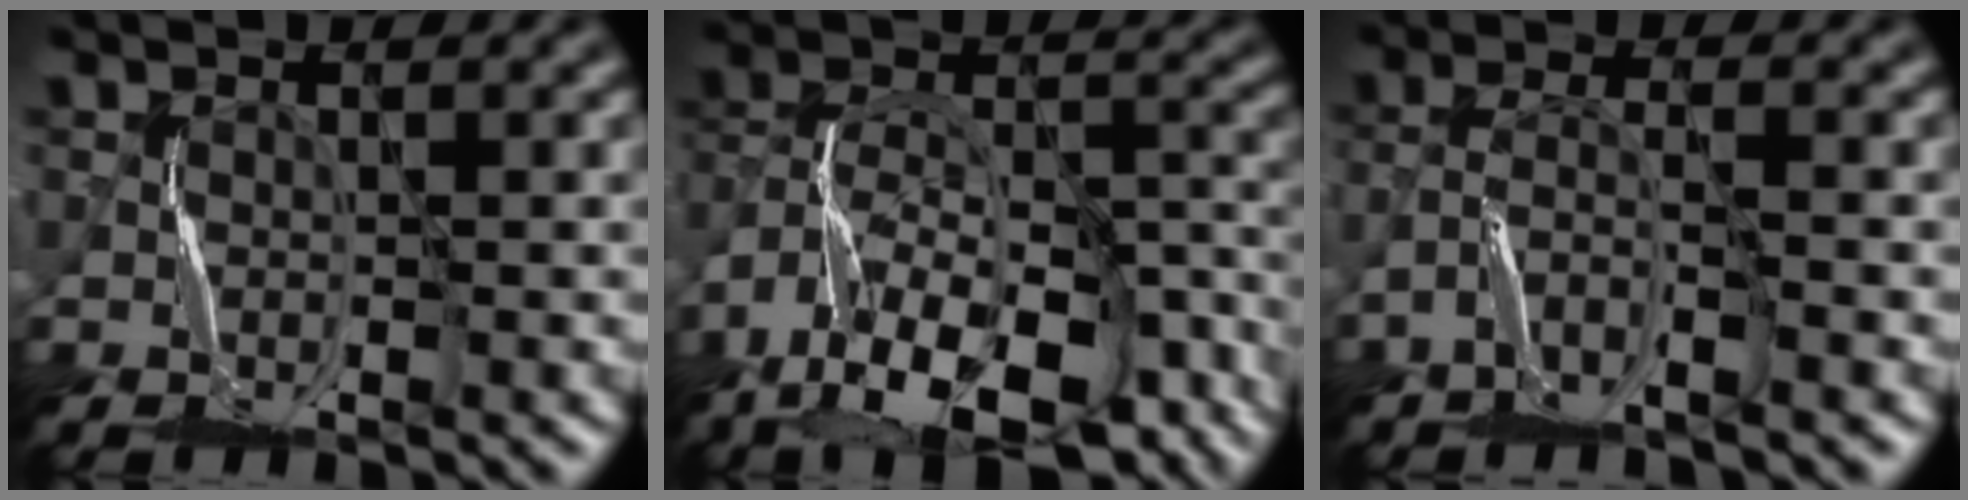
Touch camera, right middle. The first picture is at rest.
{"total": 14.6, "force": [-10.0, 6.2, 8.6], "torque": [-0.163, -0.003, -0.148]}
{"total": 2.4, "force": [-1.9, 0.2, 1.5], "torque": [-0.038, 0.007, -0.048]}